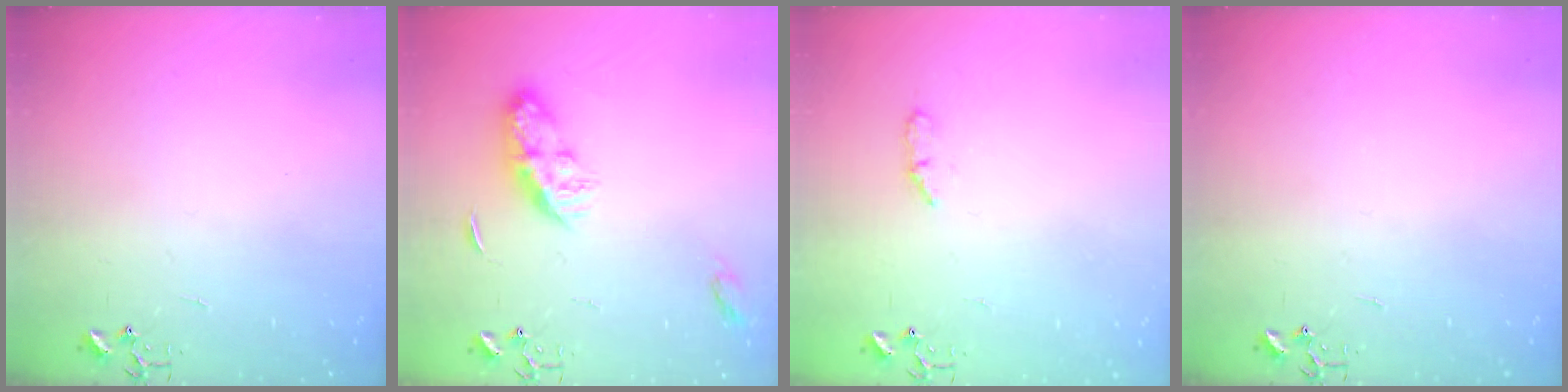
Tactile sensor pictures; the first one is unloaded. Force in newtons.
{"total": 8.8, "press": 8.8, "slide": 0.0}
{"total": 4.5, "press": 4.4, "slide": 0.6}
{"total": 0.0}